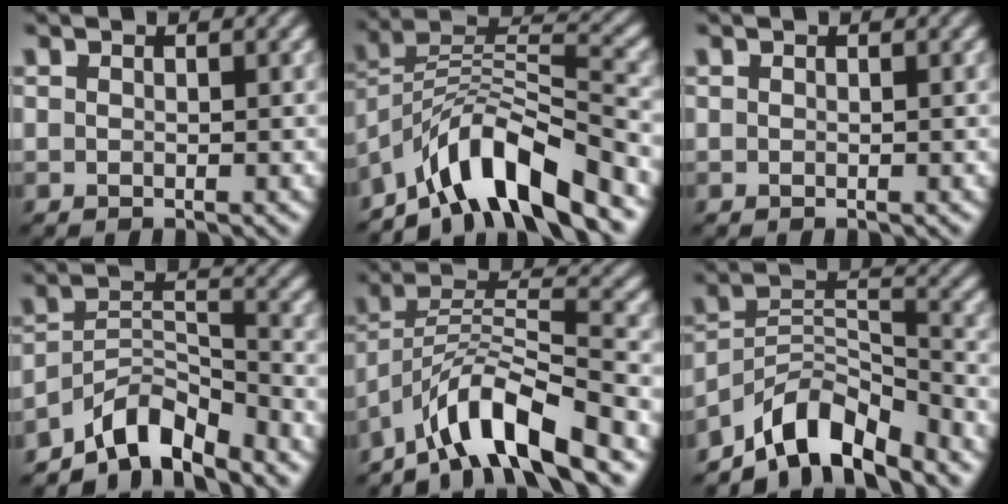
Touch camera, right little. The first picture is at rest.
{"total": 10.8, "force": [-4.2, 6.4, 7.7], "torque": [-0.125, -0.026, -0.060]}
{"total": 0.0}
{"total": 7.9, "force": [-5.4, 4.0, 4.1], "torque": [-0.056, -0.026, -0.082]}
{"total": 7.3, "force": [-2.8, 3.6, 5.7], "torque": [-0.099, -0.024, -0.037]}
{"total": 9.4, "force": [-5.6, 5.4, 5.3], "torque": [-0.079, -0.029, -0.085]}